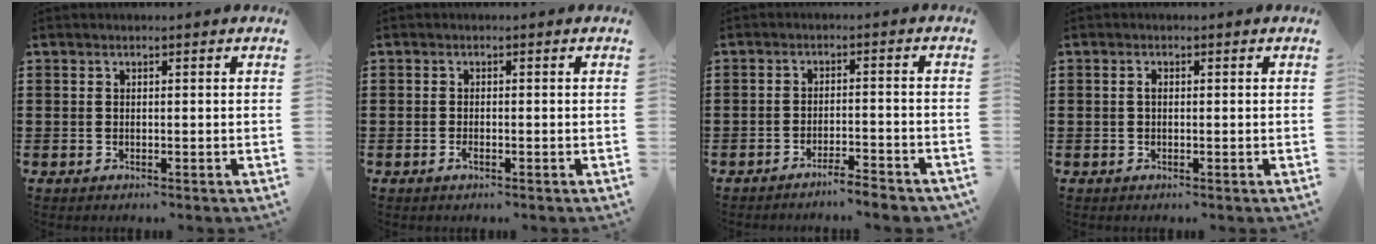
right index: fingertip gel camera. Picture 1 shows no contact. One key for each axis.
{"total": 0.9, "fx": -0.6, "fy": 0.3, "fz": 0.7, "tx": -0.022, "ty": -0.007, "tz": -0.013}
{"total": 3.3, "fx": -3.2, "fy": -0.2, "fz": 0.9, "tx": -0.018, "ty": -0.002, "tz": -0.067}
{"total": 0.9, "fx": 0.0, "fy": 0.4, "fz": 0.8, "tx": -0.017, "ty": 0.001, "tz": -0.001}